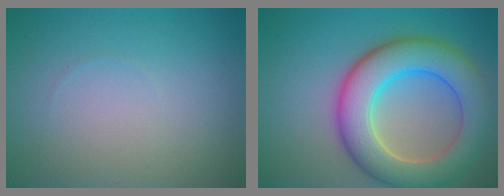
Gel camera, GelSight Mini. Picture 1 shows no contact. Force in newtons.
{"total": 9.3, "press": 9.3, "slide": 0.5}